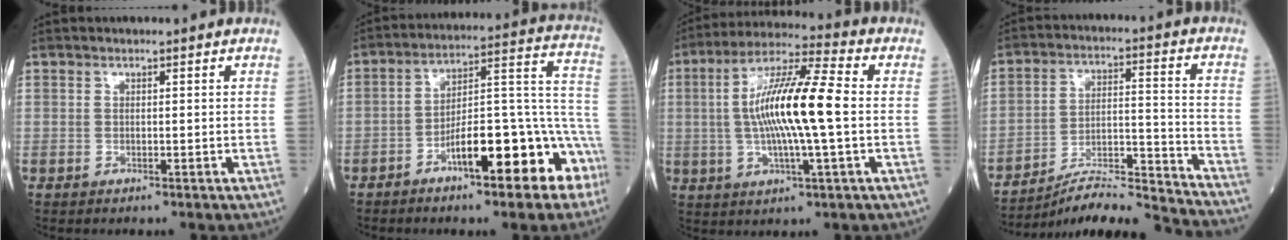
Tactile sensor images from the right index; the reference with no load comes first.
{"total": 15.3, "force": [-7.8, 3.8, 12.6], "torque": [-0.169, 0.042, -0.110]}
{"total": 15.0, "force": [0.0, 1.3, 15.0], "torque": [-0.283, 0.012, -0.005]}
{"total": 16.0, "force": [-15.4, -1.6, 4.0], "torque": [-0.061, 0.017, -0.249]}